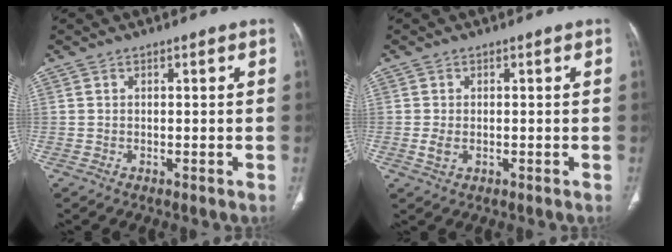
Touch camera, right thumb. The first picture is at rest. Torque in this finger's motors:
{"motor_torque": [-0.29, -0.06, 0.19, 0.36, 0.07]}